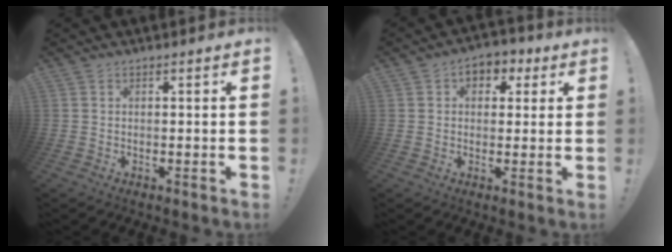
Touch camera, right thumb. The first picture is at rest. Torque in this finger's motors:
{"motor_torque": [0.39, 1.05, 0.28, 0.06, 0.00]}